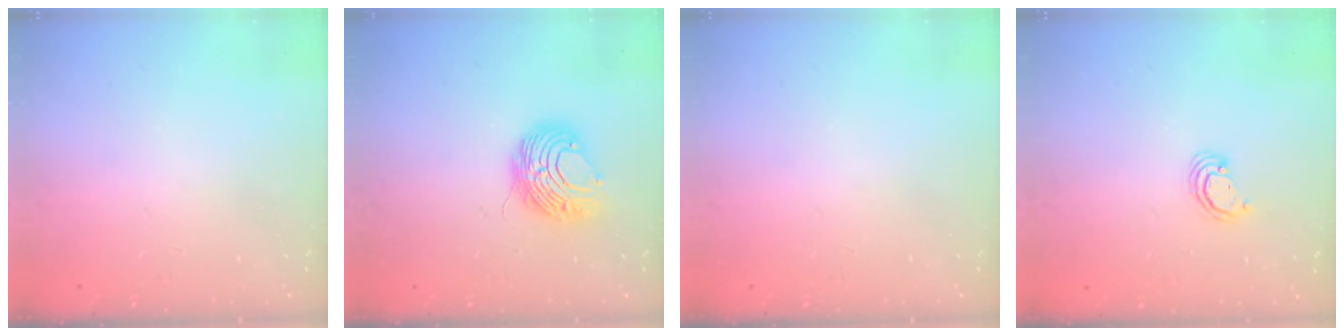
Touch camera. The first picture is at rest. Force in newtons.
{"total": 9.1, "press": 9.1, "slide": 0.6}
{"total": 0.0}
{"total": 2.3, "press": 2.3, "slide": 0.2}